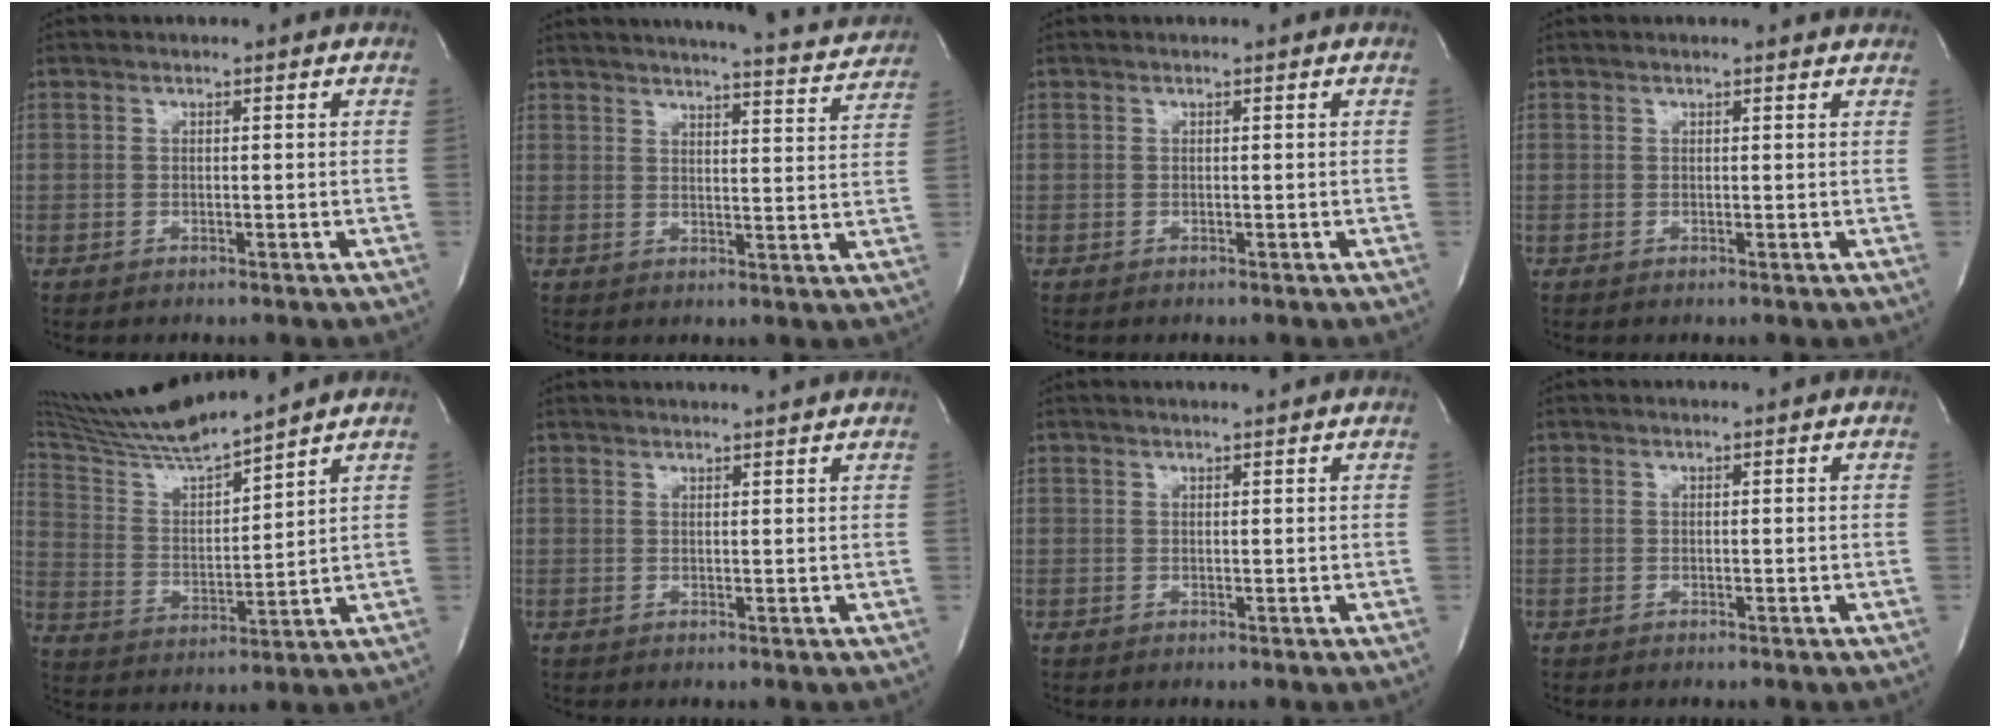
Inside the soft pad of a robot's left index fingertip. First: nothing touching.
{"total": 16.4, "force": [15.3, 1.7, 5.5], "torque": [-0.076, -0.023, 0.179]}
{"total": 0.0}
{"total": 2.6, "force": [2.5, 0.6, 0.7], "torque": [-0.011, 0.008, 0.015]}
{"total": 13.6, "force": [12.5, -0.6, 5.1], "torque": [-0.108, 0.002, 0.240]}
{"total": 6.6, "force": [6.3, -0.2, 1.7], "torque": [-0.019, 0.020, 0.065]}
{"total": 2.4, "force": [2.3, 0.1, 0.9], "torque": [-0.009, 0.012, 0.025]}
{"total": 0.0}